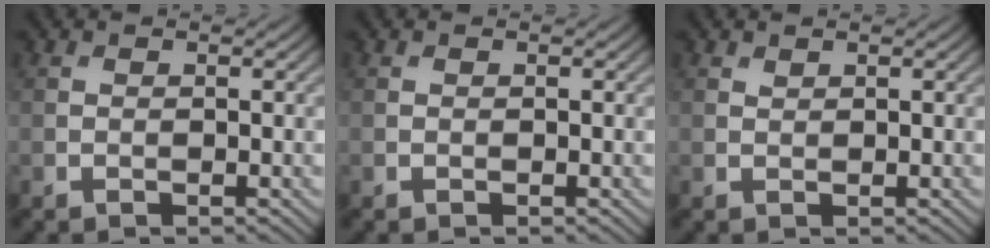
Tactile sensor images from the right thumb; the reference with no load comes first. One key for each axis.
{"total": 0.0}
{"total": 0.5, "fx": 0.5, "fy": 0.2, "fz": 0.1, "tx": -0.002, "ty": -0.002, "tz": 0.012}